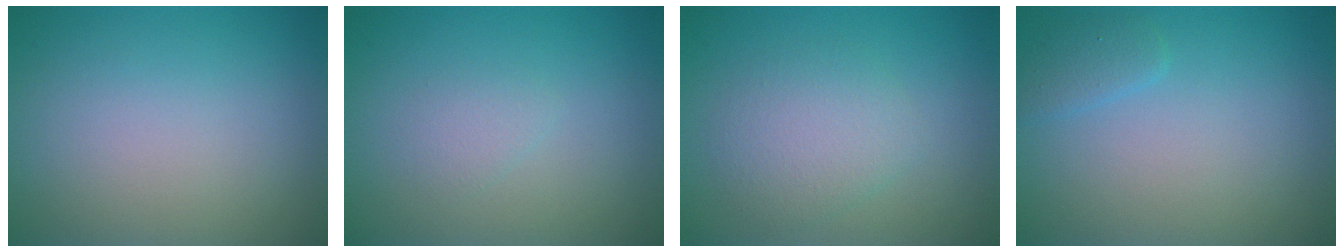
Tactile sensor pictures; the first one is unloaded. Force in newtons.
{"total": 1.0, "press": 1.0, "slide": 0.0}
{"total": 3.1, "press": 3.1, "slide": 0.0}
{"total": 1.3, "press": 1.3, "slide": 0.2}